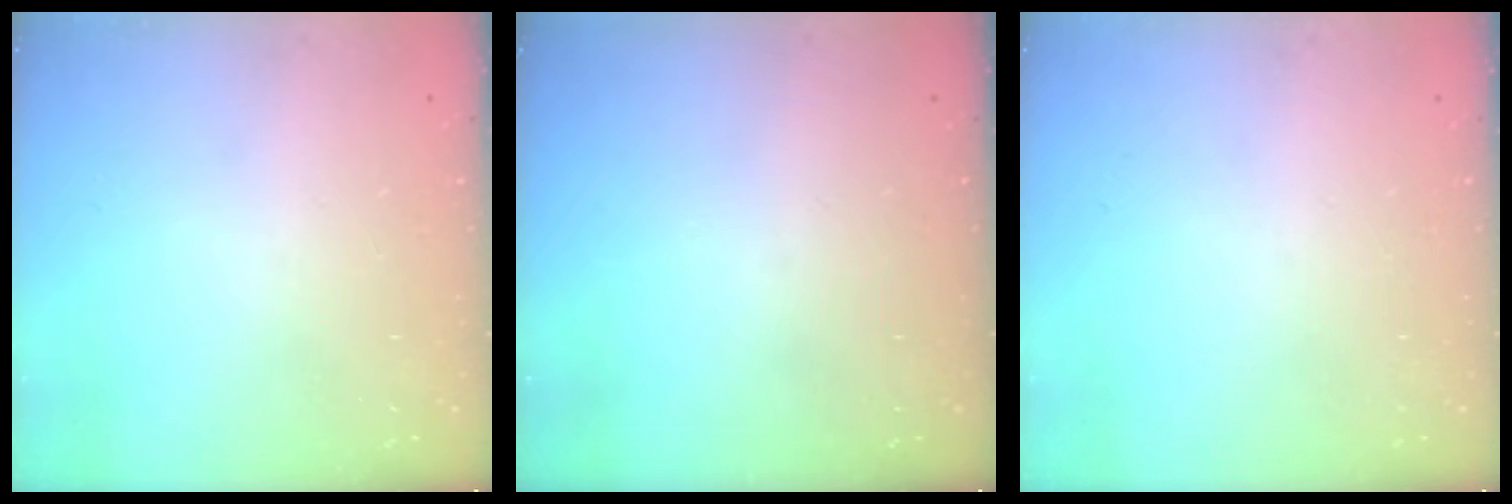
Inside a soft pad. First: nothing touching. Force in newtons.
{"total": 0.0}
{"total": 0.0}